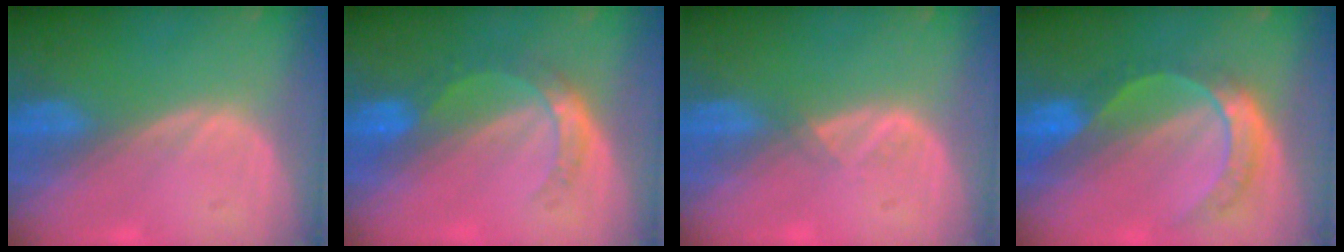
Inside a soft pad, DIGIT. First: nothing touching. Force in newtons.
{"total": 5.2, "press": 4.7, "slide": 2.4}
{"total": 1.3, "press": 1.2, "slide": 0.7}
{"total": 7.7, "press": 6.4, "slide": 4.3}